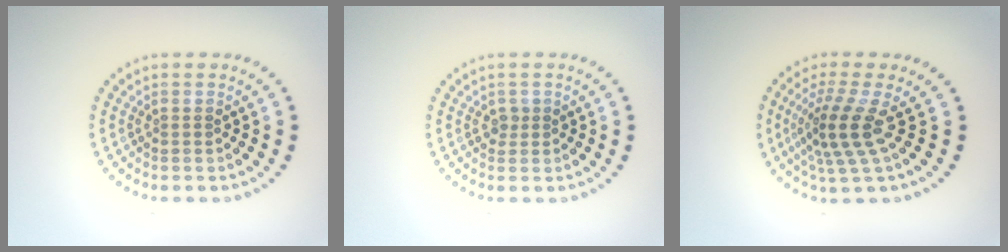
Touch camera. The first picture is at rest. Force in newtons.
{"total": 0.9, "press": 0.8, "slide": 0.4}
{"total": 4.1, "press": 2.9, "slide": 2.8}